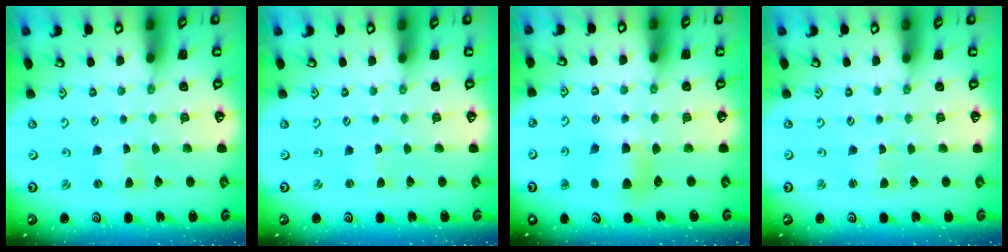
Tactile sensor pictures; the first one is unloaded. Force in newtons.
{"total": 0.0}
{"total": 6.1, "press": 6.1, "slide": 0.6}
{"total": 1.7, "press": 1.7, "slide": 0.2}